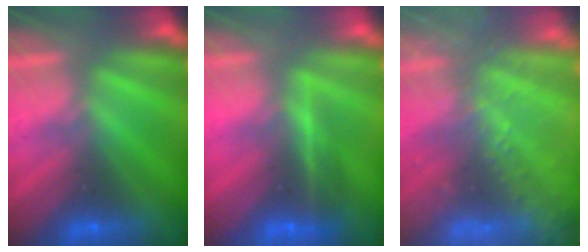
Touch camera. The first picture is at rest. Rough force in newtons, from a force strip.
{"total": 1.6}
{"total": 9.1}